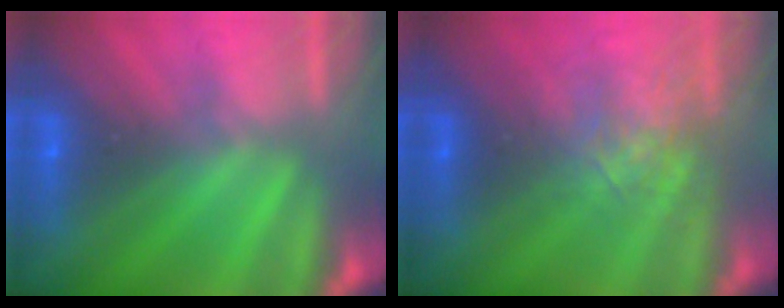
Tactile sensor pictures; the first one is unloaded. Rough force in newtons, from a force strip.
{"total": 2.6}